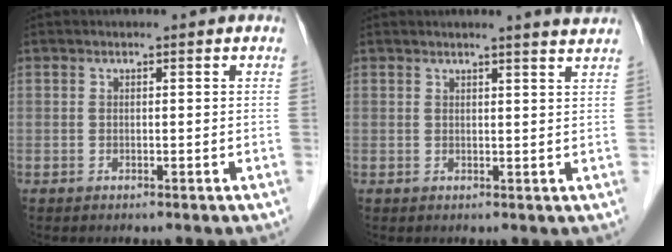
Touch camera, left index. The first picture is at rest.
{"total": 3.8, "force": [3.5, -0.7, 1.3], "torque": [-0.020, -0.008, 0.029]}